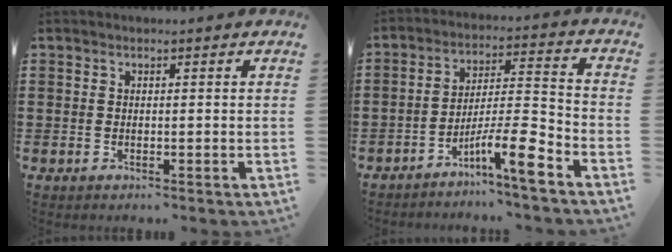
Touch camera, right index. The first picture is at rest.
{"total": 9.5, "force": [-6.1, 1.0, 7.2], "torque": [-0.123, 0.003, -0.111]}